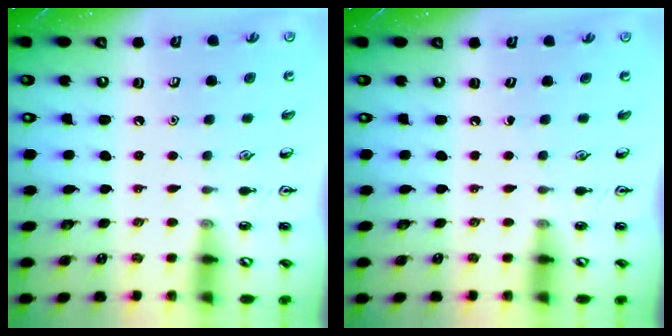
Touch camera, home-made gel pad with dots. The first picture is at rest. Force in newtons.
{"total": 0.0}